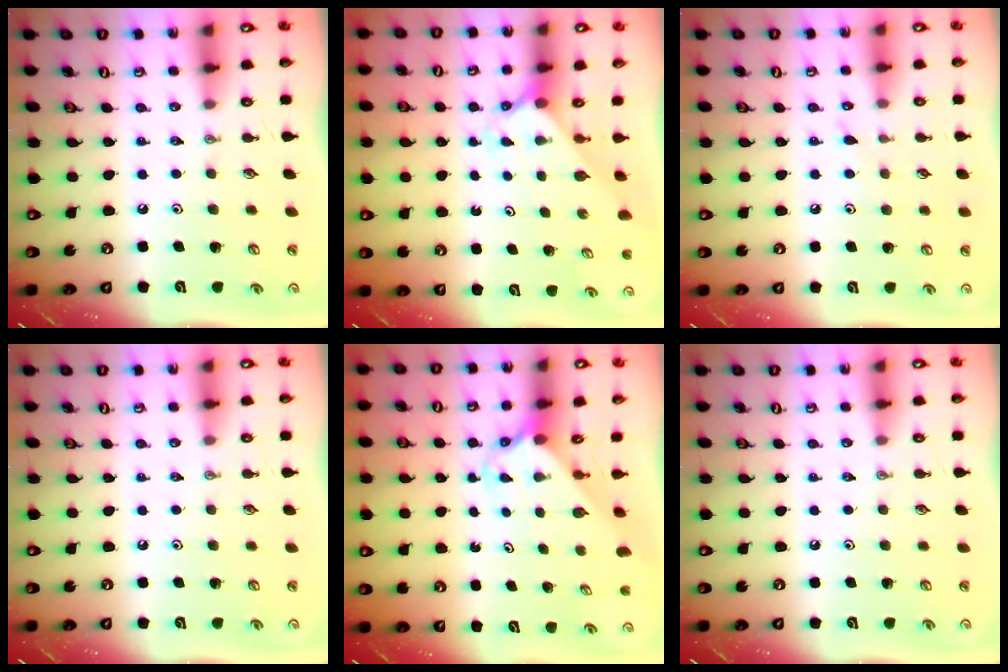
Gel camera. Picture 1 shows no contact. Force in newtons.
{"total": 2.1, "press": 2.1, "slide": 0.2}
{"total": 5.4, "press": 5.4, "slide": 0.6}
{"total": 0.0}
{"total": 2.4, "press": 2.4, "slide": 0.2}
{"total": 0.0}